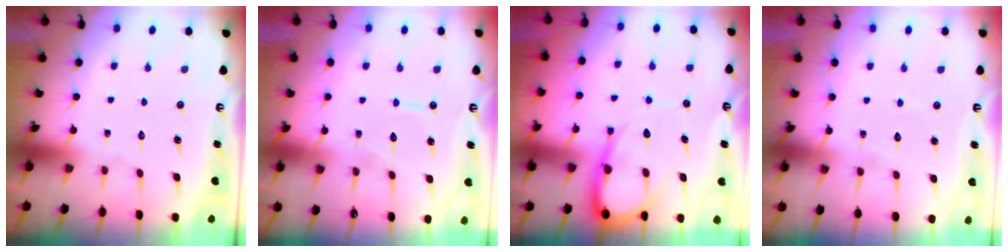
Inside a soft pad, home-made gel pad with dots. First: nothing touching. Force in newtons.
{"total": 6.1, "press": 6.1, "slide": 0.5}
{"total": 10.4, "press": 10.4, "slide": 1.1}
{"total": 2.6, "press": 2.5, "slide": 0.2}